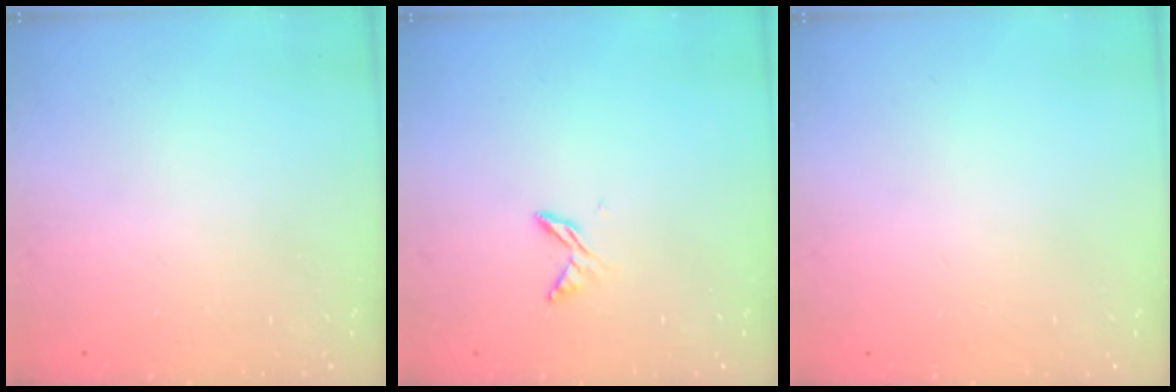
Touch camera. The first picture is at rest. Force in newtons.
{"total": 6.0, "press": 6.0, "slide": 0.7}
{"total": 0.0}